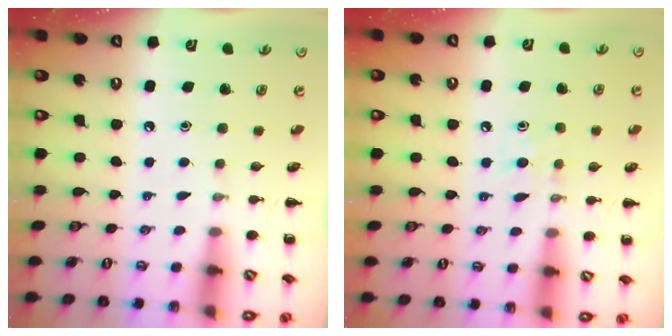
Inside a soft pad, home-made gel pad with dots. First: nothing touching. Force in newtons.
{"total": 6.1, "press": 5.8, "slide": 1.9}